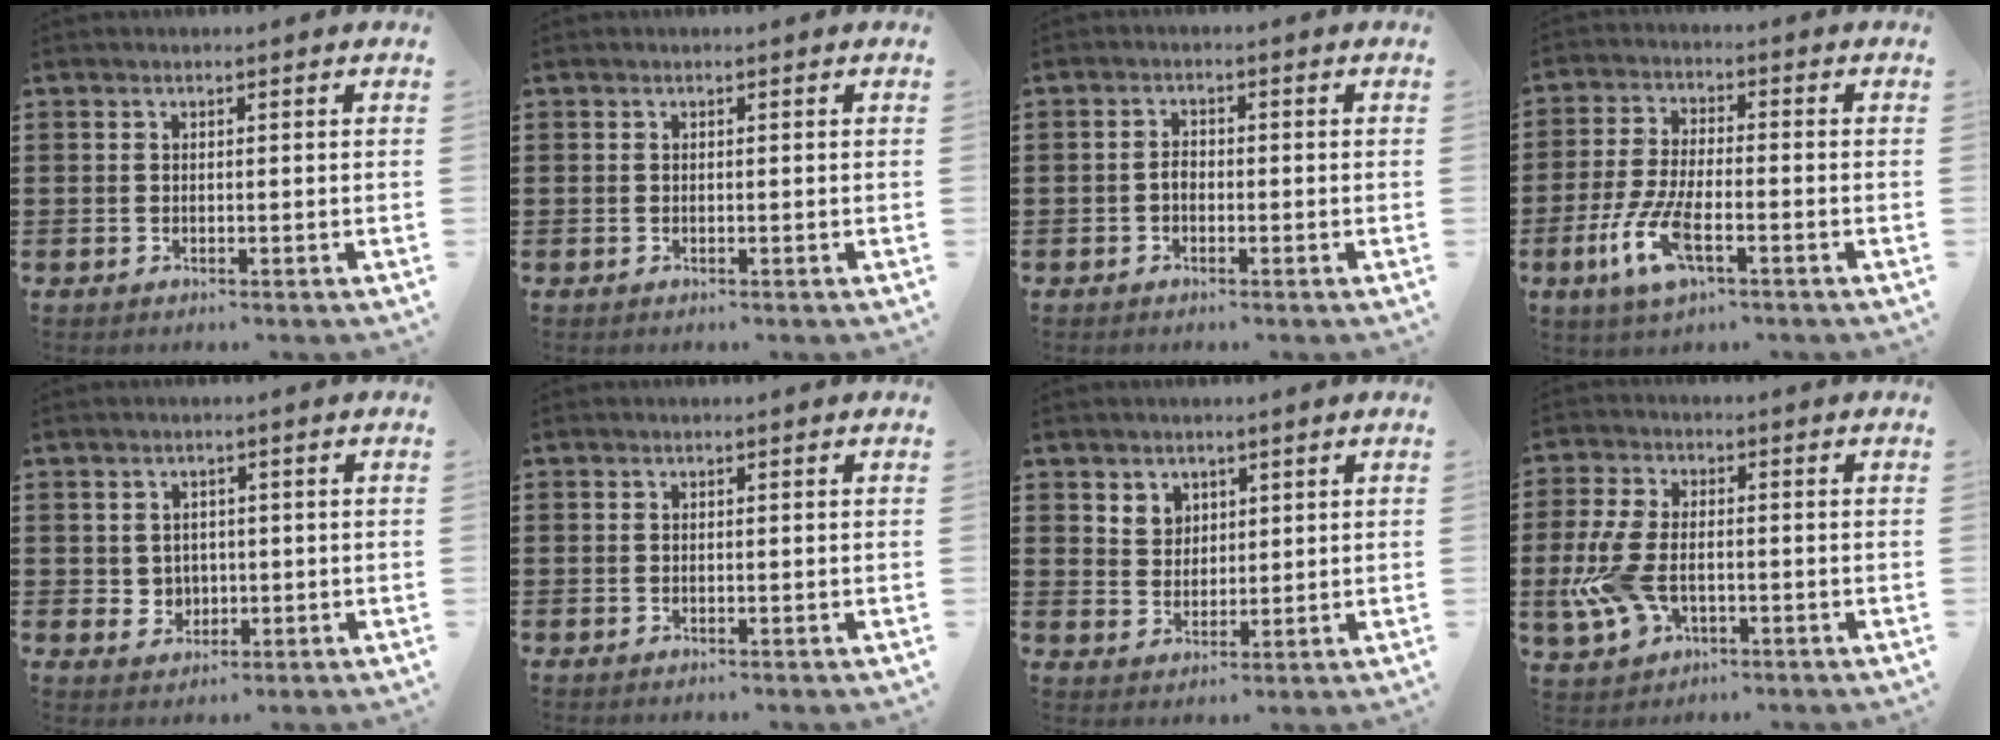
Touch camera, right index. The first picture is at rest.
{"total": 0.0}
{"total": 1.8, "force": [-0.6, 1.1, 1.2], "torque": [-0.026, 0.003, -0.012]}
{"total": 8.6, "force": [-3.6, 2.7, 7.3], "torque": [-0.171, -0.016, -0.069]}
{"total": 2.5, "force": [0.5, 2.4, 0.5], "torque": [-0.022, 0.009, 0.006]}
{"total": 0.0}
{"total": 3.7, "force": [2.3, 2.8, 0.4], "torque": [-0.021, 0.008, 0.044]}
{"total": 8.2, "force": [-1.6, 4.8, 6.4], "torque": [-0.167, -0.005, -0.037]}